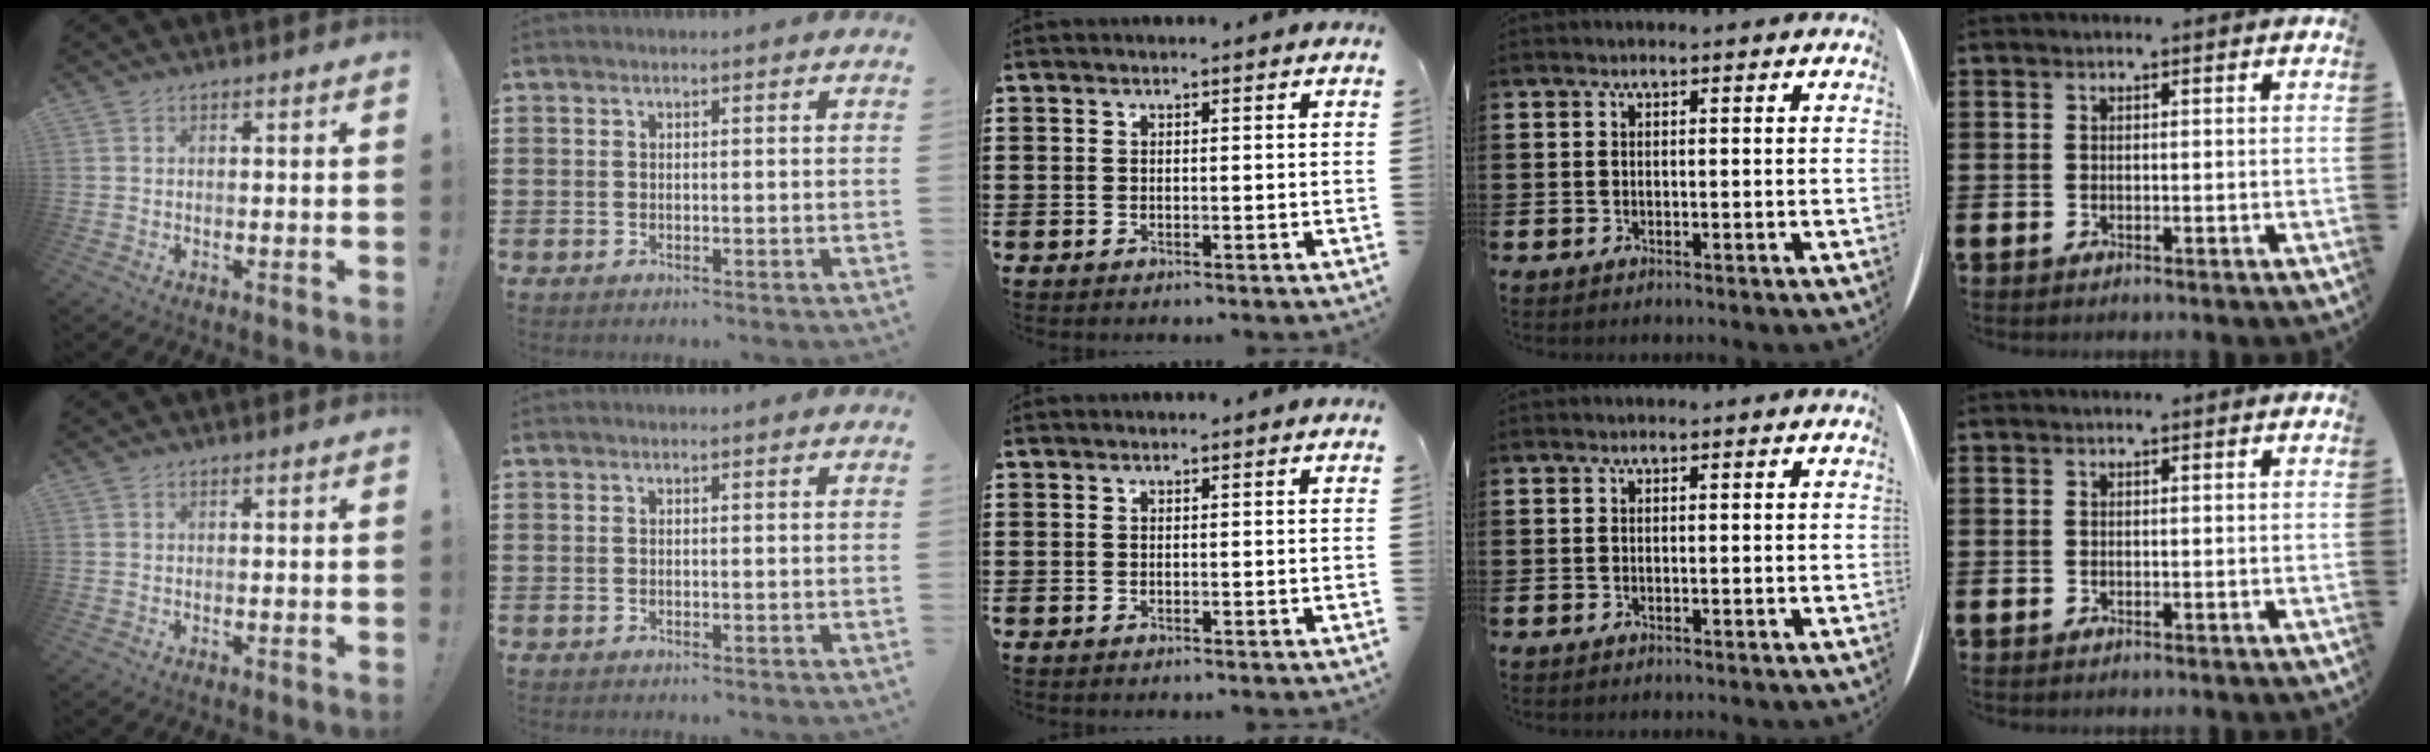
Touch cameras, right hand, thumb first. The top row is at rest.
{}